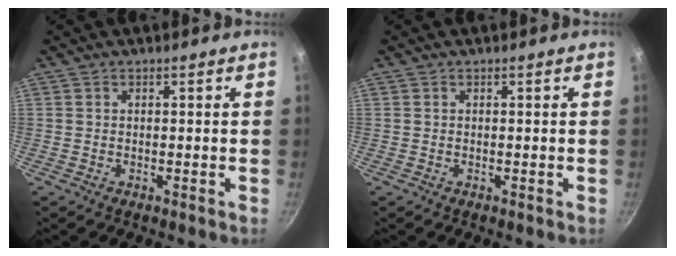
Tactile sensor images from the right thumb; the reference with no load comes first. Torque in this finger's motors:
{"motor_torque": [-0.04, -0.04, 0.10, -0.06, 0.00]}